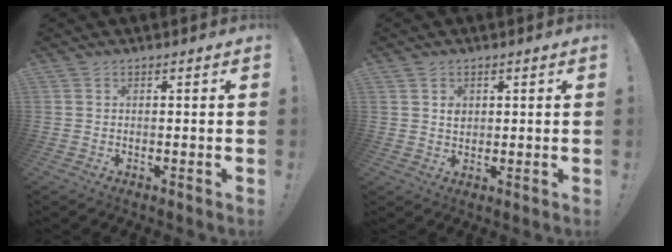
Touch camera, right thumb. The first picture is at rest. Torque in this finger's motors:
{"motor_torque": [0.05, 0.05, -0.13, -0.03, 0.00]}